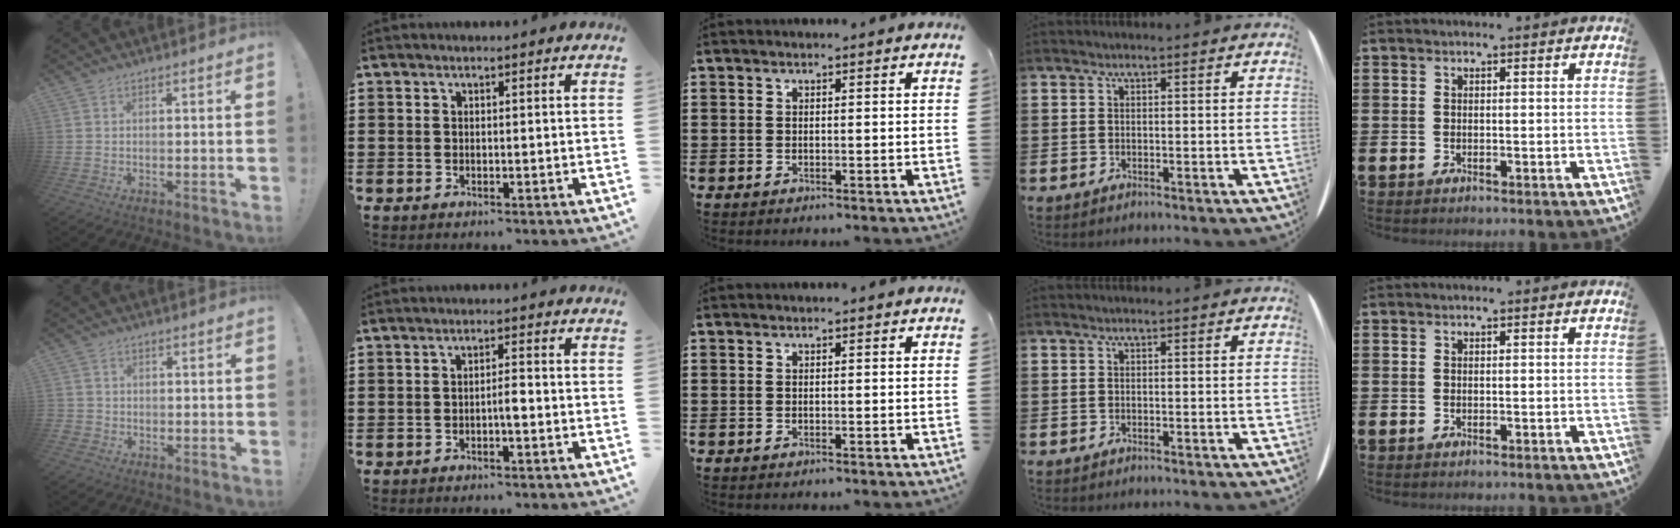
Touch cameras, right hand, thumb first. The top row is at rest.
{"thumb": {"total": 1.9, "force": [-1.0, 1.6, 0.5], "torque": [-0.007, 0.006, -0.018]}, "index": {"total": 1.9, "force": [-0.7, 0.3, 1.8], "torque": [-0.034, 0.003, -0.014]}}